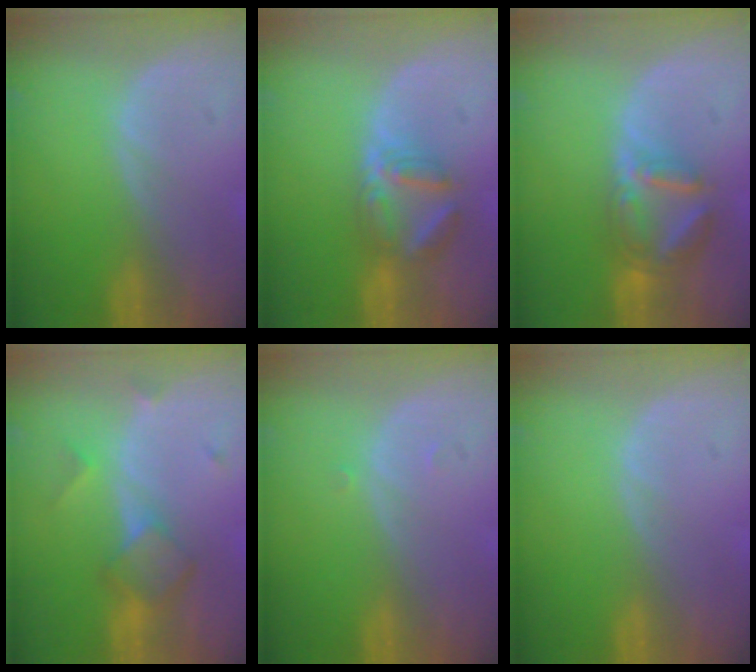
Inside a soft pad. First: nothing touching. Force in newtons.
{"total": 5.8, "press": 5.7, "slide": 1.2}
{"total": 7.2, "press": 6.3, "slide": 3.5}
{"total": 5.8, "press": 5.2, "slide": 2.5}
{"total": 0.7, "press": 0.5, "slide": 0.5}
{"total": 0.0}